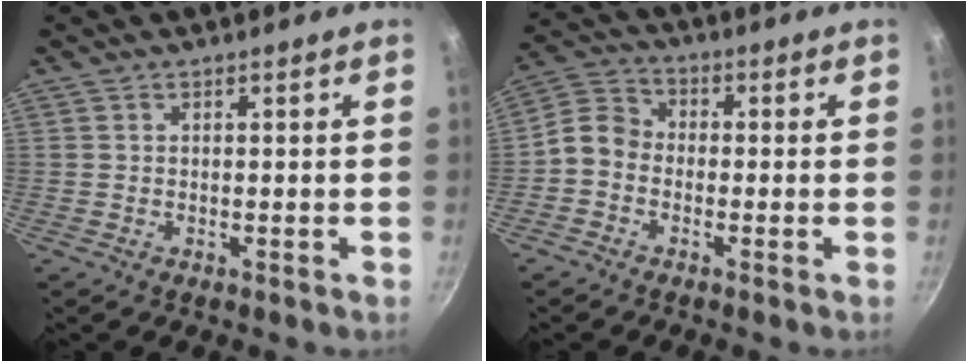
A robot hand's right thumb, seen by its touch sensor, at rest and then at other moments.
{"total": 6.3, "force": [-1.5, 5.2, 3.3], "torque": [-0.049, 0.025, -0.045]}